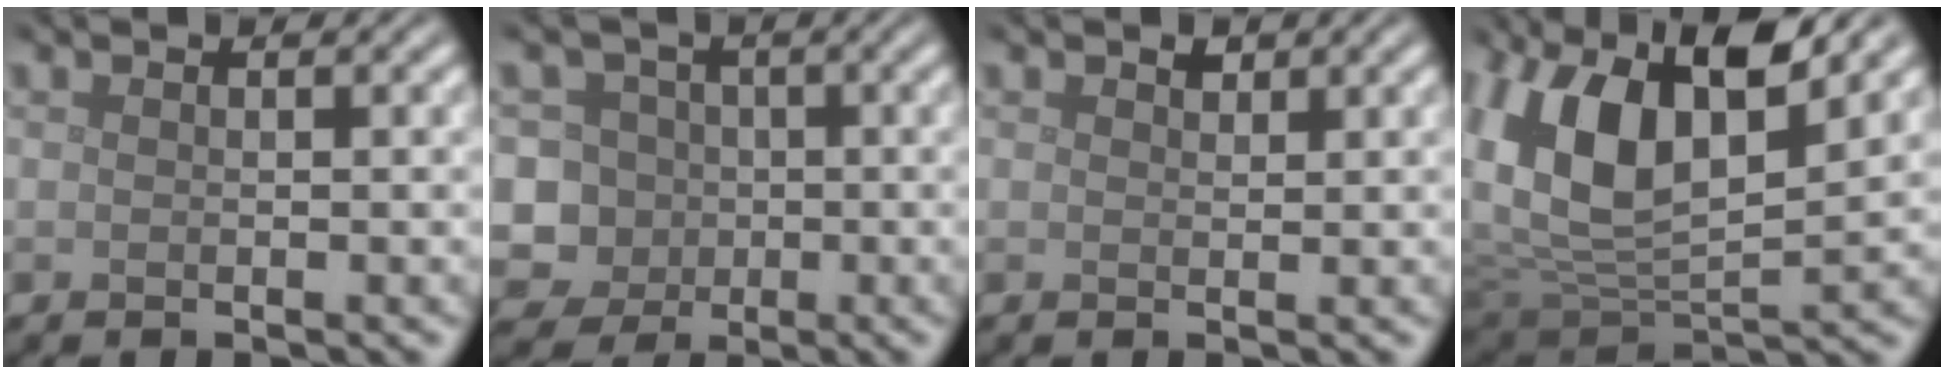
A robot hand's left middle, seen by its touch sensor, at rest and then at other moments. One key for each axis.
{"total": 6.4, "fx": -1.5, "fy": 6.0, "fz": 1.7, "tx": -0.019, "ty": 0.012, "tz": -0.056}
{"total": 0.8, "fx": 0.6, "fy": 0.4, "fz": 0.3, "tx": -0.004, "ty": -0.002, "tz": 0.009}
{"total": 12.0, "fx": 4.7, "fy": 5.9, "fz": 9.3, "tx": -0.195, "ty": 0.015, "tz": 0.084}